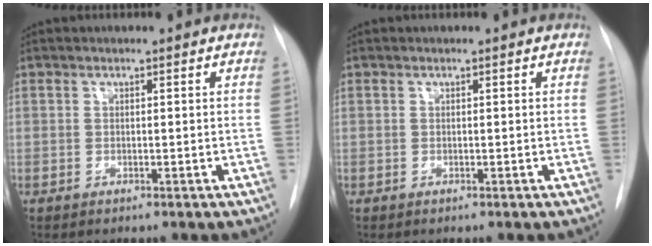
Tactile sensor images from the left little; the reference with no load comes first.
{"total": 0.0}